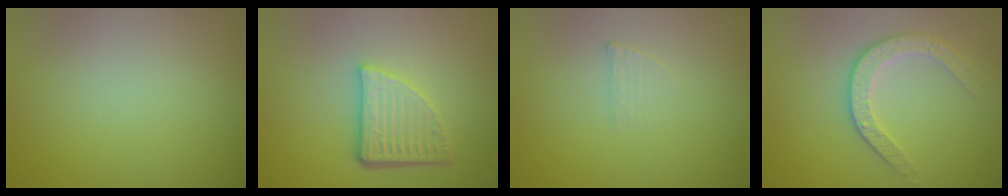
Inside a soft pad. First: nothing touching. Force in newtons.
{"total": 4.9, "press": 3.6, "slide": 3.4}
{"total": 1.0, "press": 1.0, "slide": 0.2}
{"total": 2.9, "press": 2.7, "slide": 1.1}